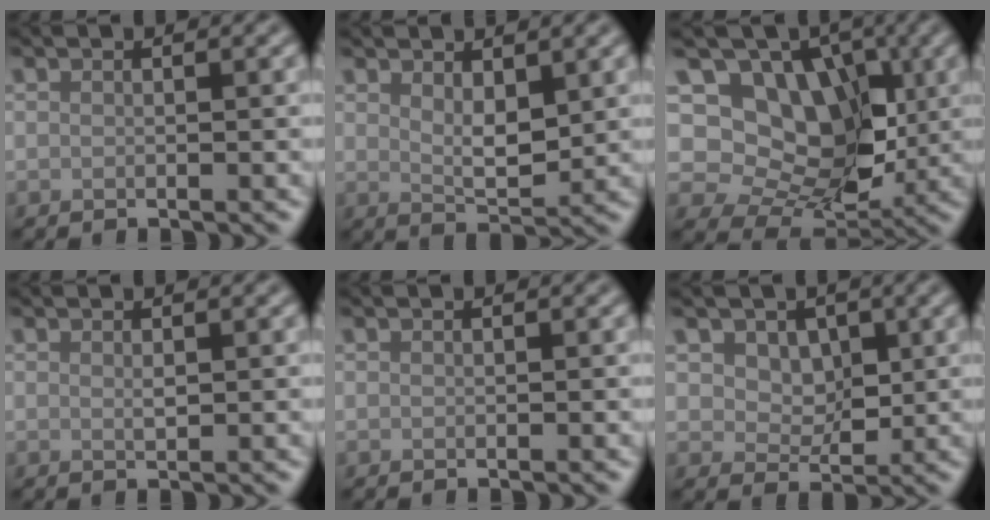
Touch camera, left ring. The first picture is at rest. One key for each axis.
{"total": 3.1, "fx": 1.3, "fy": 1.4, "fz": 2.5, "tx": -0.044, "ty": -0.005, "tz": 0.026}
{"total": 9.8, "fx": 2.1, "fy": 7.7, "fz": 5.6, "tx": -0.084, "ty": 0.009, "tz": 0.020}
{"total": 0.7, "fx": 0.3, "fy": 0.3, "fz": 0.6, "tx": -0.012, "ty": -0.002, "tz": 0.007}
{"total": 0.0}
{"total": 4.0, "fx": 1.7, "fy": 3.0, "fz": 2.1, "tx": -0.040, "ty": -0.017, "tz": 0.031}